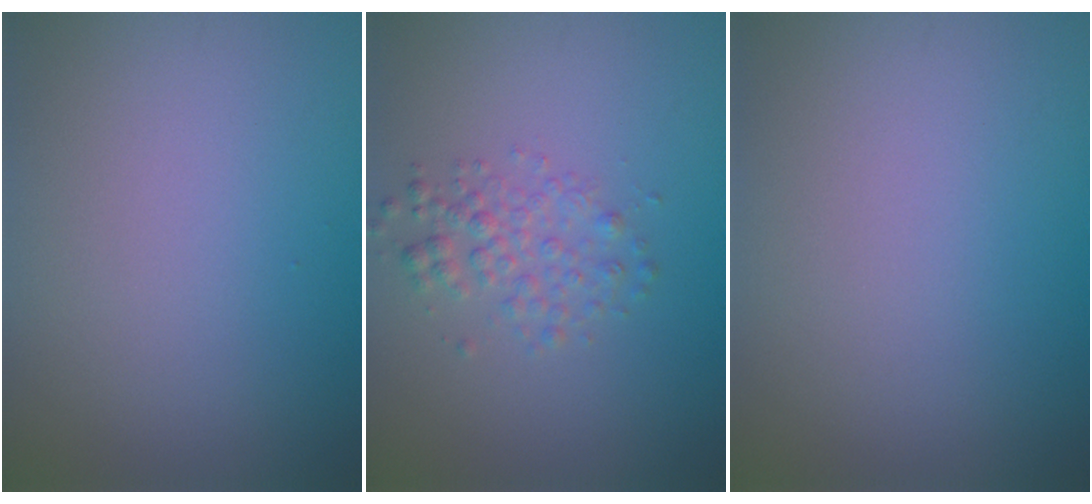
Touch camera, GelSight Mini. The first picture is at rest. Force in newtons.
{"total": 2.3, "press": 2.3, "slide": 0.1}
{"total": 0.0}